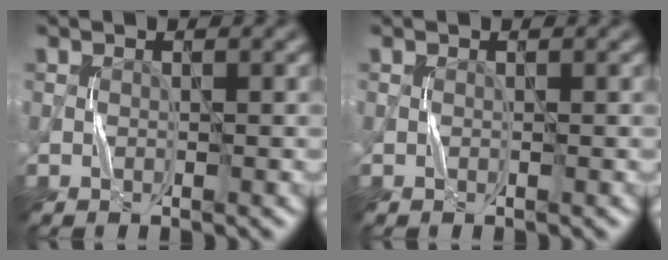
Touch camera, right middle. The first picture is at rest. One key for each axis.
{"total": 0.0}